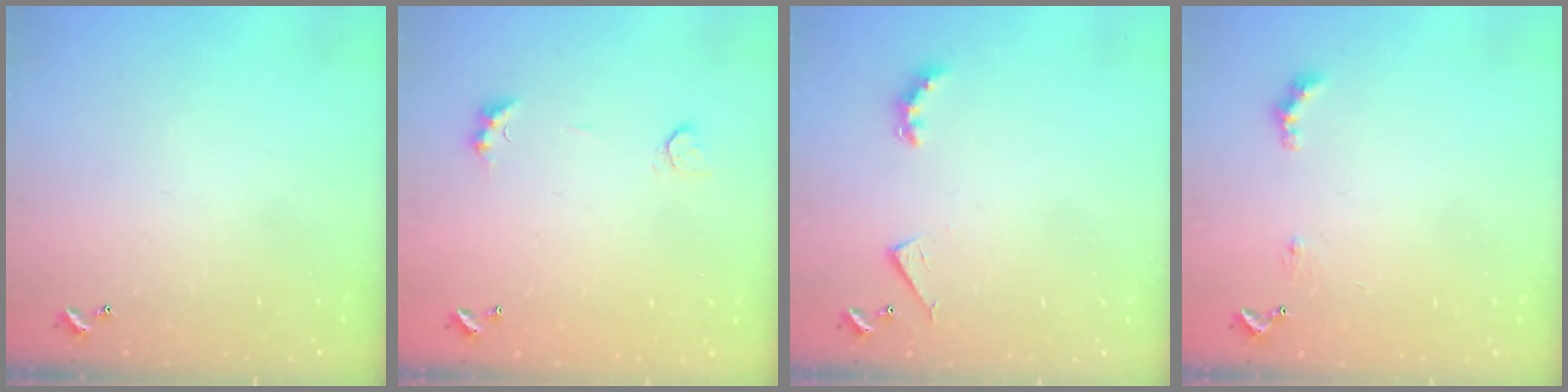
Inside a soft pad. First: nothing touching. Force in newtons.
{"total": 2.7, "press": 2.6, "slide": 0.8}
{"total": 3.5, "press": 3.5, "slide": 0.6}
{"total": 1.7, "press": 1.6, "slide": 0.5}